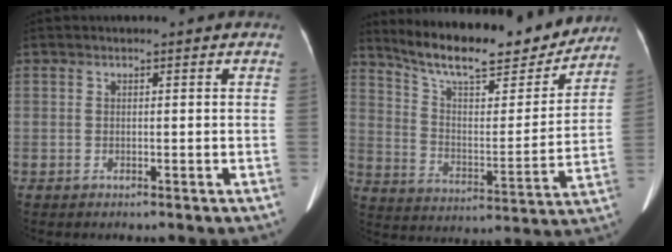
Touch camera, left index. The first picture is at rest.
{"total": 21.7, "force": [19.0, 4.3, 9.6], "torque": [-0.156, -0.011, 0.285]}